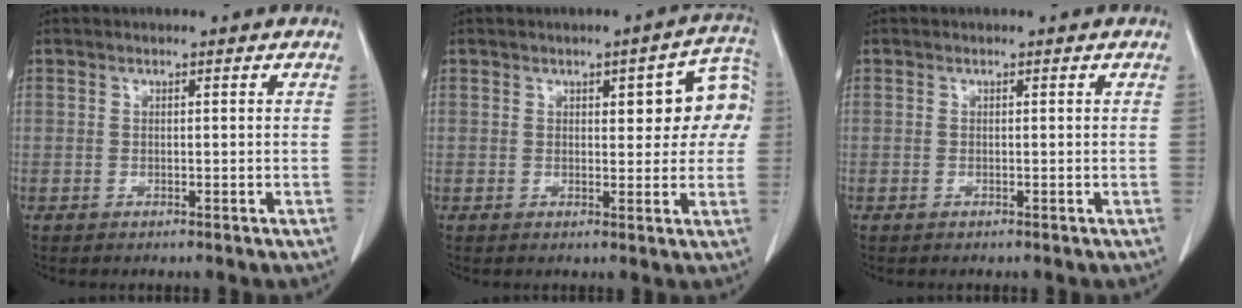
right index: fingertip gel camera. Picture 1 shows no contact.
{"total": 8.3, "force": [1.9, 3.0, 7.5], "torque": [-0.079, 0.027, 0.019]}
{"total": 0.0}